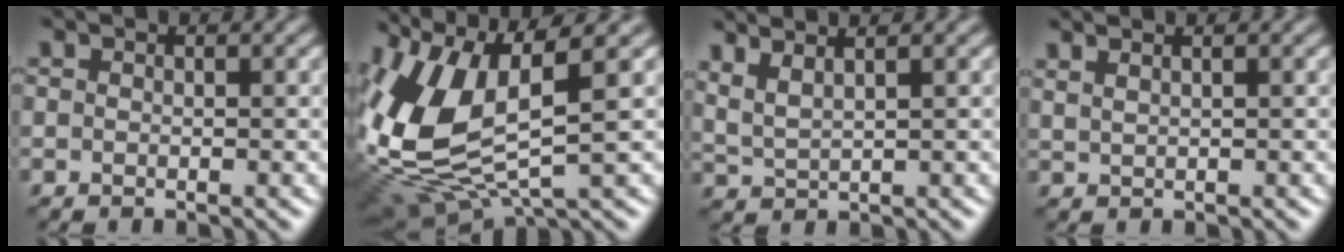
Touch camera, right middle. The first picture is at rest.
{"total": 9.7, "force": [1.6, 4.1, 8.6], "torque": [-0.205, -0.005, 0.038]}
{"total": 3.0, "force": [2.4, 0.6, 1.8], "torque": [-0.044, 0.022, 0.045]}
{"total": 1.0, "force": [0.9, 0.1, 0.5], "torque": [-0.013, 0.008, 0.028]}